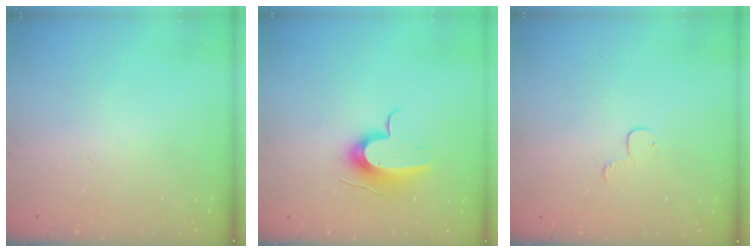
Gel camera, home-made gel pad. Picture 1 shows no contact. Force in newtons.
{"total": 12.4, "press": 12.4, "slide": 0.4}
{"total": 4.8, "press": 4.8, "slide": 0.5}